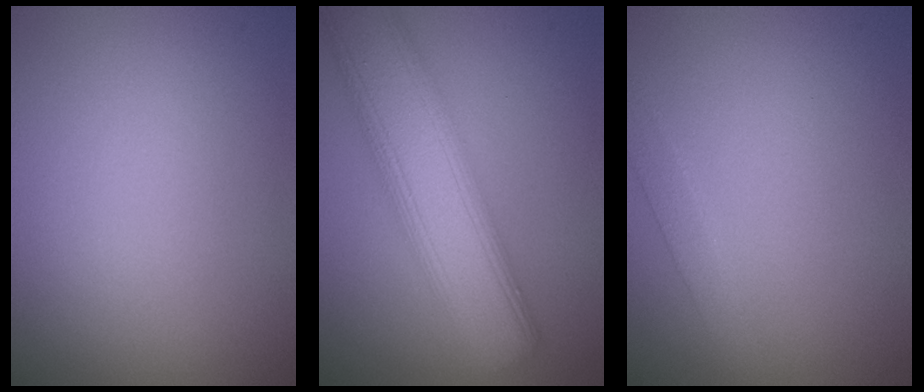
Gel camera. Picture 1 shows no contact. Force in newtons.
{"total": 9.0, "press": 9.0, "slide": 0.4}
{"total": 1.9, "press": 1.9, "slide": 0.1}